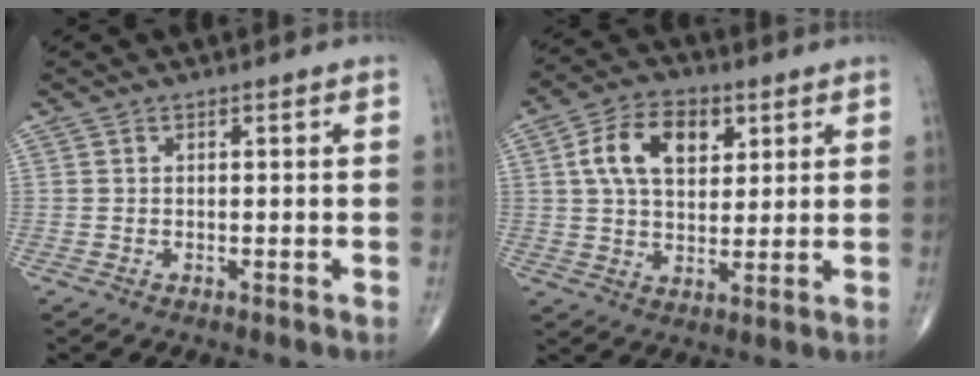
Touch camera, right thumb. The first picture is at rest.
{"total": 11.7, "force": [3.8, 7.3, 8.3], "torque": [-0.125, -0.002, 0.063]}